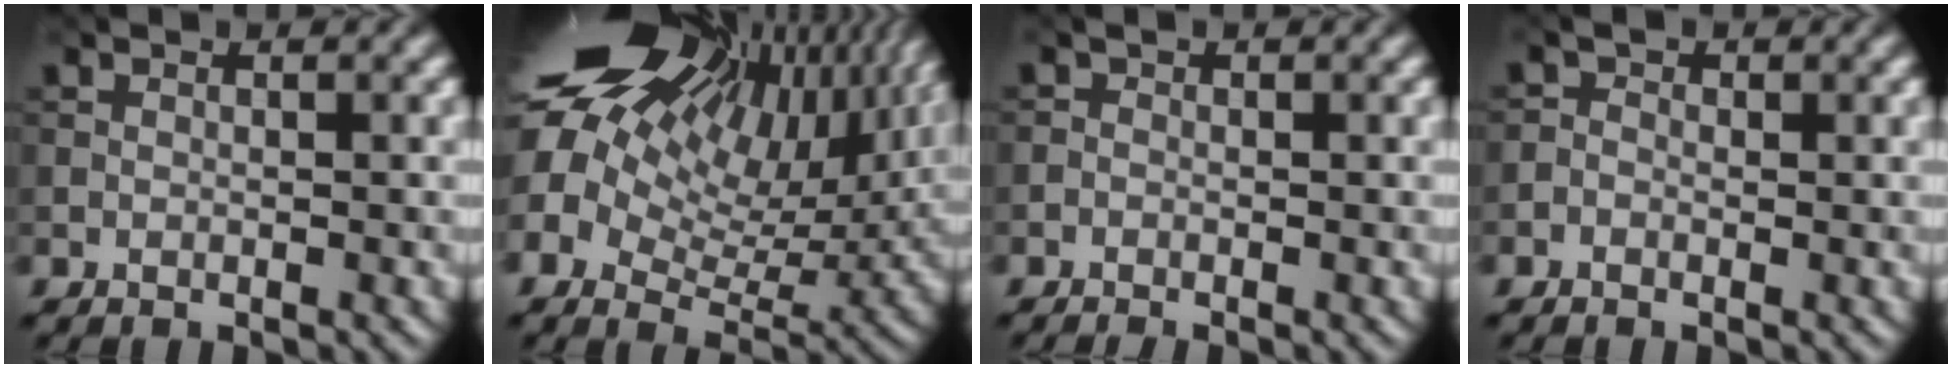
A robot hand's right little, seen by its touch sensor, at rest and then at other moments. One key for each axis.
{"total": 21.6, "fx": 9.4, "fy": 13.0, "fz": 14.4, "tx": -0.305, "ty": 0.051, "tz": 0.162}
{"total": 0.9, "fx": -0.7, "fy": 0.2, "fz": 0.4, "tx": -0.008, "ty": -0.002, "tz": -0.019}
{"total": 0.9, "fx": -0.3, "fy": 0.8, "fz": 0.3, "tx": -0.005, "ty": -0.001, "tz": -0.015}